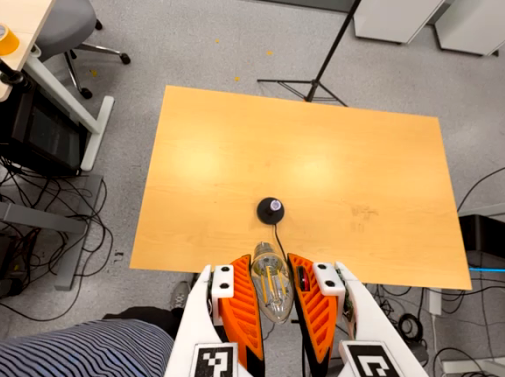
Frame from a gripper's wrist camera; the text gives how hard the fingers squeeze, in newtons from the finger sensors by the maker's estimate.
{"total": 23.6, "left": 26.4, "right": 20.8}